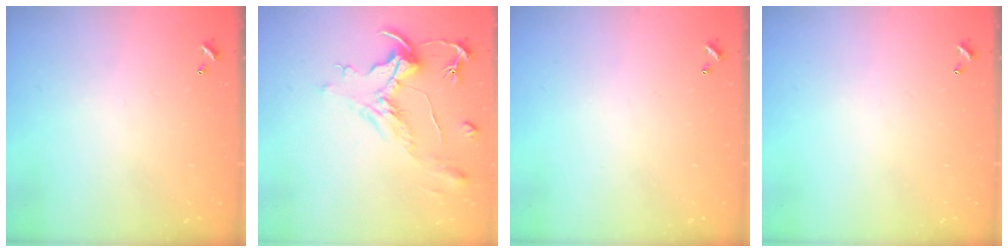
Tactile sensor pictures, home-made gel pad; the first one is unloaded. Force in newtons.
{"total": 2.2, "press": 1.7, "slide": 1.3}
{"total": 0.0}
{"total": 0.0}